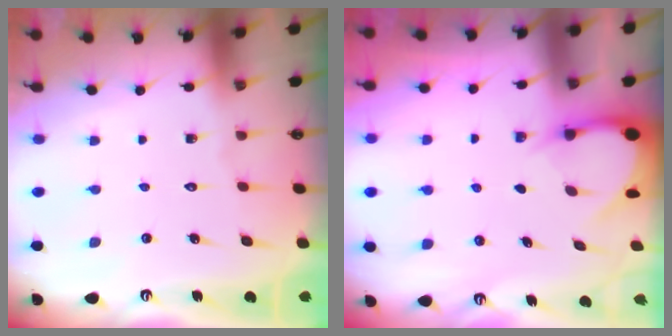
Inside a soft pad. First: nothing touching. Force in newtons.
{"total": 3.2, "press": 3.2, "slide": 0.2}